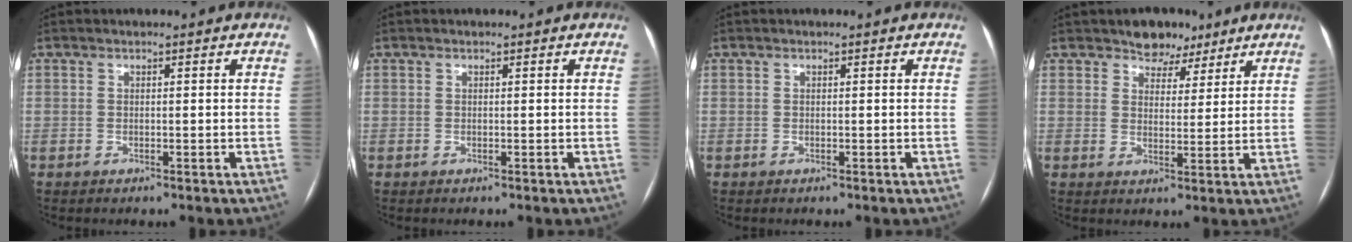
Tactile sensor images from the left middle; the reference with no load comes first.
{"total": 0.0}
{"total": 0.0}
{"total": 5.5, "force": [4.2, 3.3, 1.5], "torque": [-0.013, 0.004, 0.065]}